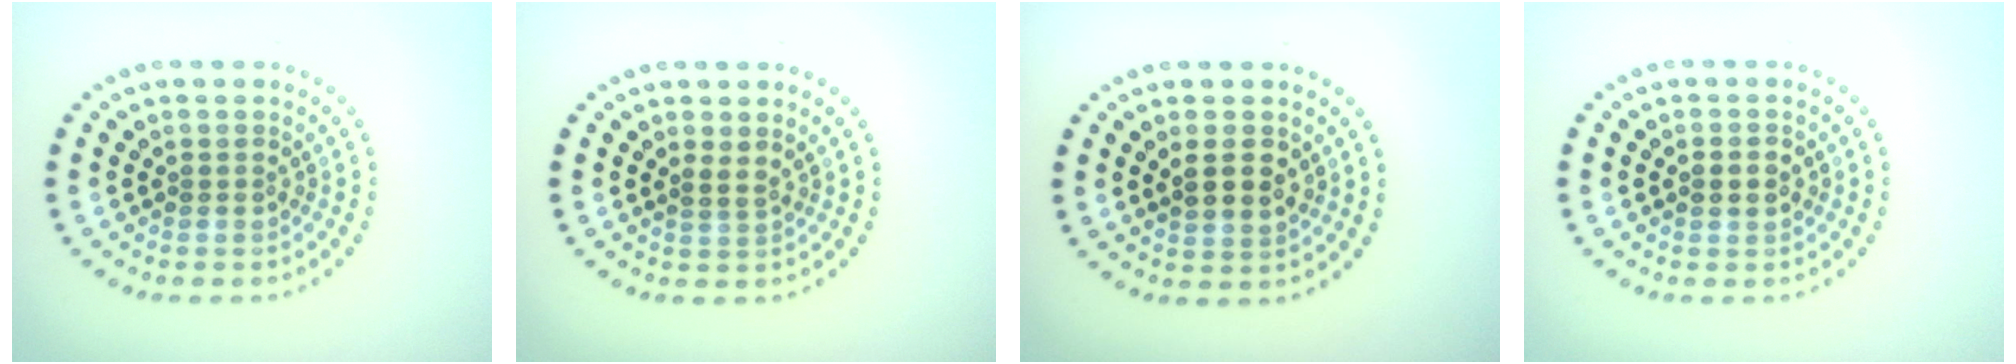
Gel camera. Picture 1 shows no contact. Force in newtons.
{"total": 0.8, "press": 0.4, "slide": 0.7}
{"total": 2.6, "press": 2.6, "slide": 0.6}
{"total": 2.1, "press": 2.1, "slide": 0.1}